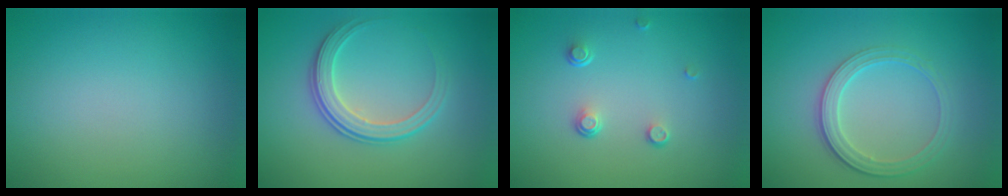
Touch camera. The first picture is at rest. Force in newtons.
{"total": 3.2, "press": 2.8, "slide": 1.6}
{"total": 1.4, "press": 0.8, "slide": 1.2}
{"total": 3.3, "press": 2.7, "slide": 1.9}